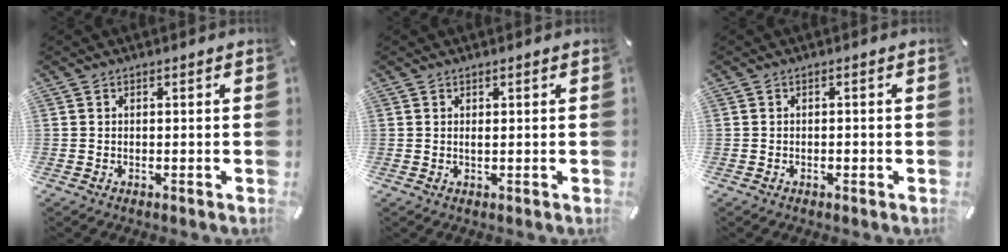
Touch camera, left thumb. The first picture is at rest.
{"total": 0.8, "force": [0.2, 0.1, 0.8], "torque": [-0.015, 0.000, 0.004]}
{"total": 0.9, "force": [-0.4, 0.4, 0.6], "torque": [-0.013, -0.001, -0.009]}